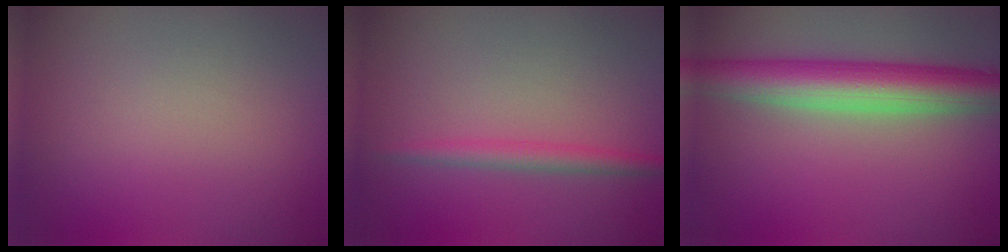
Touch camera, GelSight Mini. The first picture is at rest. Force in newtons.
{"total": 1.9, "press": 1.9, "slide": 0.0}
{"total": 6.9, "press": 6.9, "slide": 0.4}